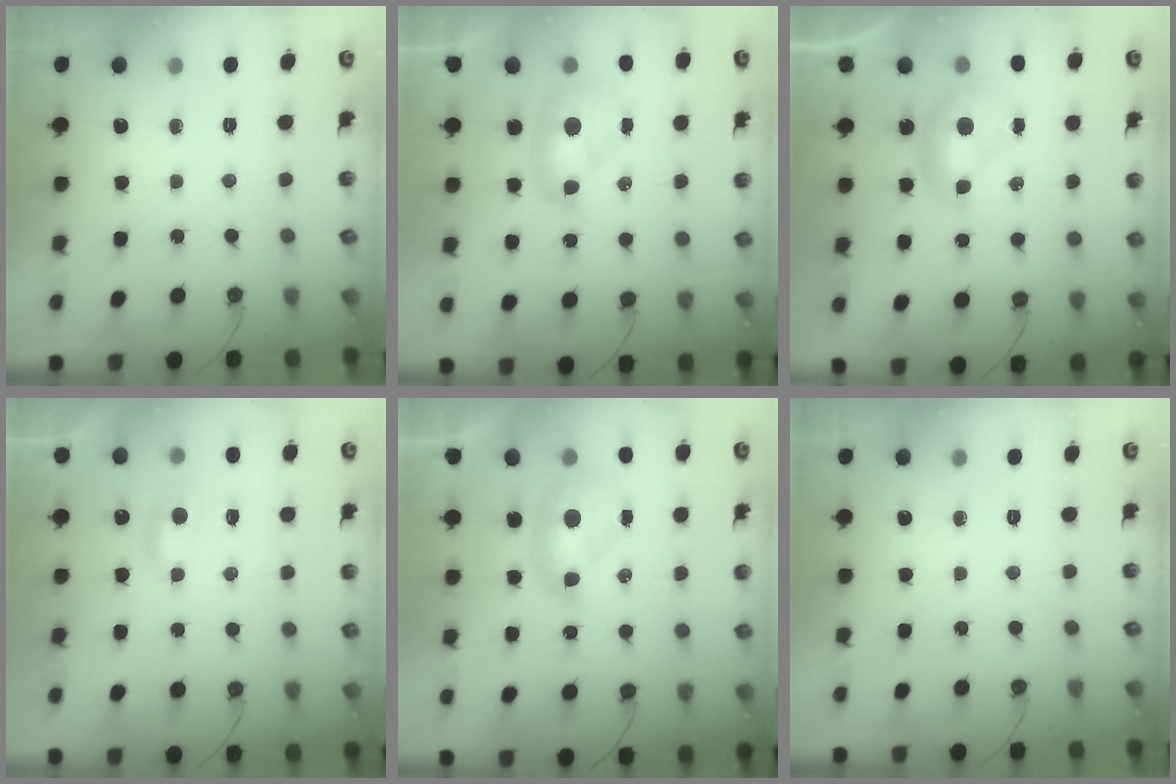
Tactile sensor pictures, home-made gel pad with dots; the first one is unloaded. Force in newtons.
{"total": 1.9, "press": 1.9, "slide": 0.0}
{"total": 0.0}
{"total": 1.7, "press": 1.7, "slide": 0.4}
{"total": 2.0, "press": 1.9, "slide": 0.4}
{"total": 0.0}